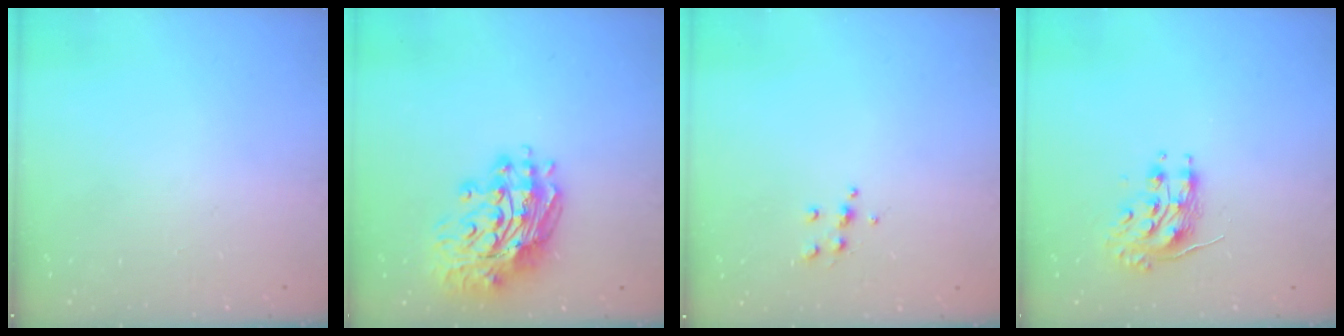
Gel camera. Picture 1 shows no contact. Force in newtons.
{"total": 15.0, "press": 14.9, "slide": 1.6}
{"total": 5.2, "press": 5.0, "slide": 1.1}
{"total": 8.7, "press": 8.7, "slide": 0.2}